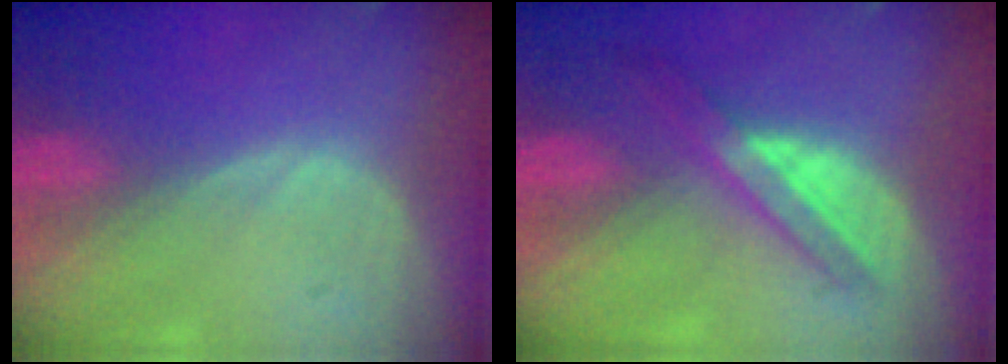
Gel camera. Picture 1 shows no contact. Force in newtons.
{"total": 5.9, "press": 5.4, "slide": 2.4}